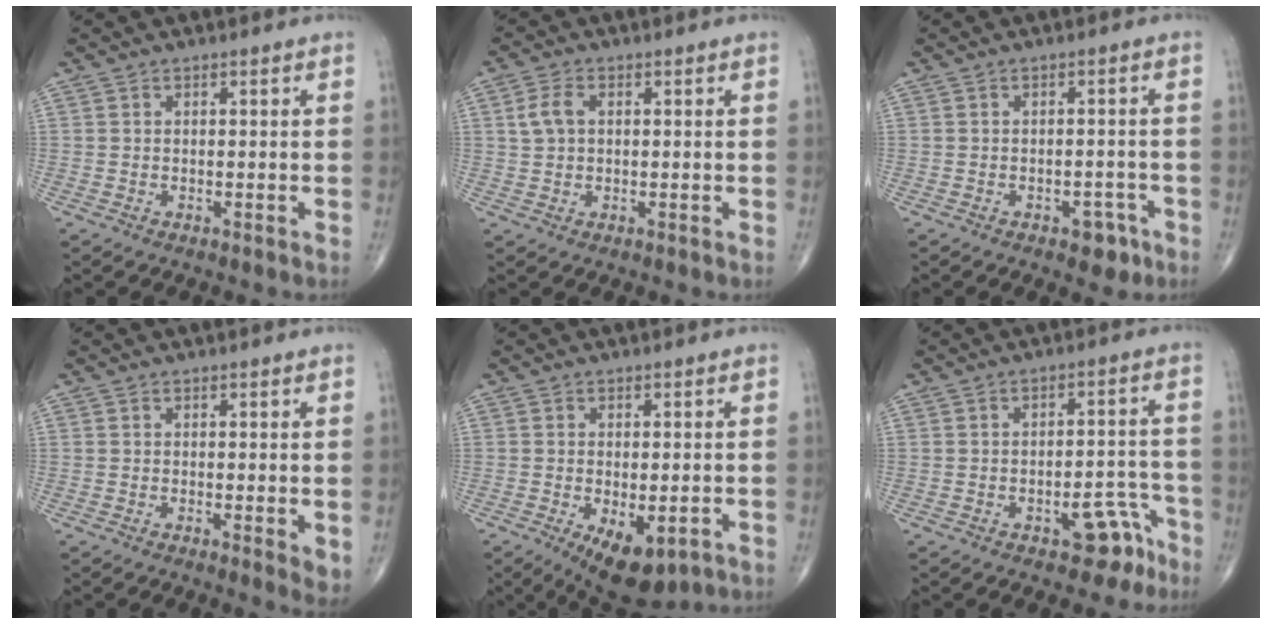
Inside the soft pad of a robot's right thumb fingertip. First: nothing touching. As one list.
[{"total": 3.9, "force": [0.9, 2.6, 2.9], "torque": [-0.063, 0.007, 0.016]}, {"total": 3.9, "force": [-2.2, 2.3, 2.3], "torque": [-0.012, 0.015, -0.025]}, {"total": 3.3, "force": [0.0, 0.9, 3.2], "torque": [-0.046, -0.013, -0.001]}, {"total": 9.3, "force": [-3.8, 4.5, 7.3], "torque": [-0.104, -0.009, -0.047]}, {"total": 7.1, "force": [-4.3, 3.5, 4.4], "torque": [-0.029, 0.045, -0.051]}]